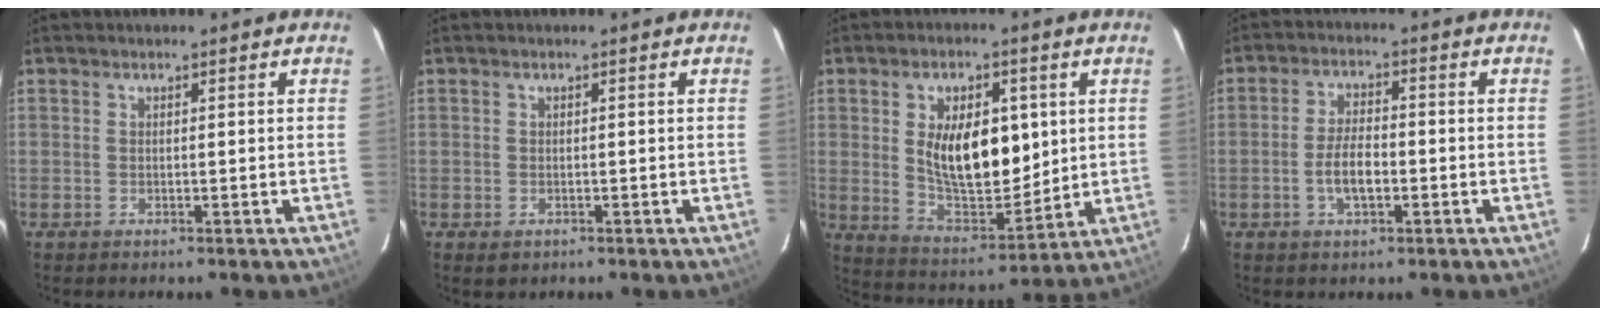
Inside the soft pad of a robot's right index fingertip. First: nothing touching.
{"total": 1.4, "force": [-0.6, 1.2, 0.5], "torque": [-0.010, -0.005, -0.008]}
{"total": 14.6, "force": [2.7, 7.5, 12.2], "torque": [-0.215, -0.006, 0.061]}
{"total": 5.5, "force": [-1.8, 2.2, 4.7], "torque": [-0.096, 0.006, -0.031]}